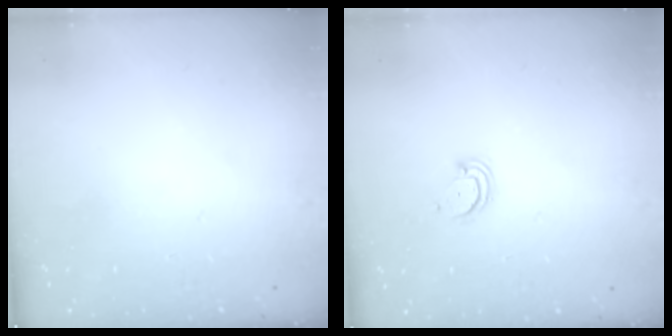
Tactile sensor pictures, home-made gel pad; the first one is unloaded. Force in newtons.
{"total": 3.0, "press": 3.0, "slide": 0.2}